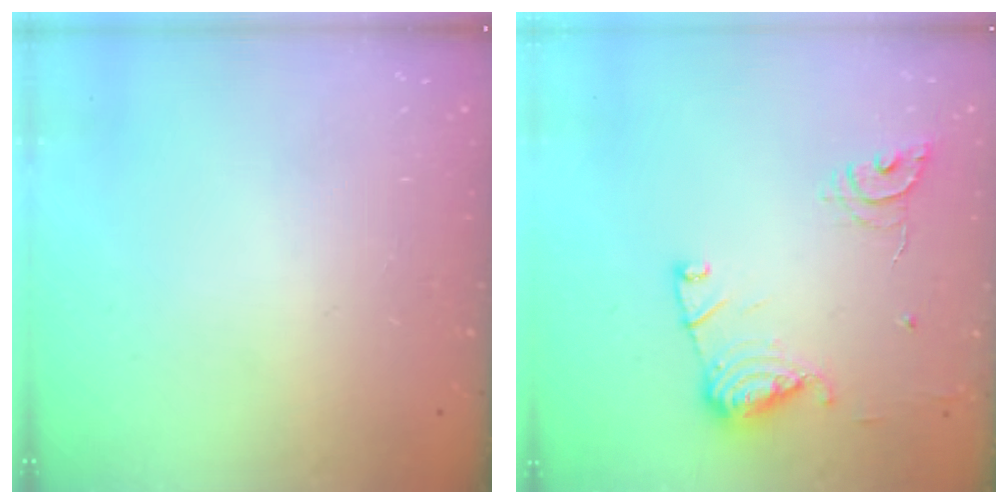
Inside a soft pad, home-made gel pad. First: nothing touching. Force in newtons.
{"total": 13.7, "press": 13.6, "slide": 1.5}